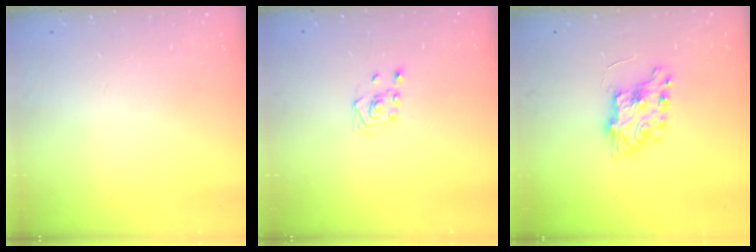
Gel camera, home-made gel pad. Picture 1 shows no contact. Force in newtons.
{"total": 2.3, "press": 2.2, "slide": 0.7}
{"total": 7.5, "press": 7.5, "slide": 0.2}